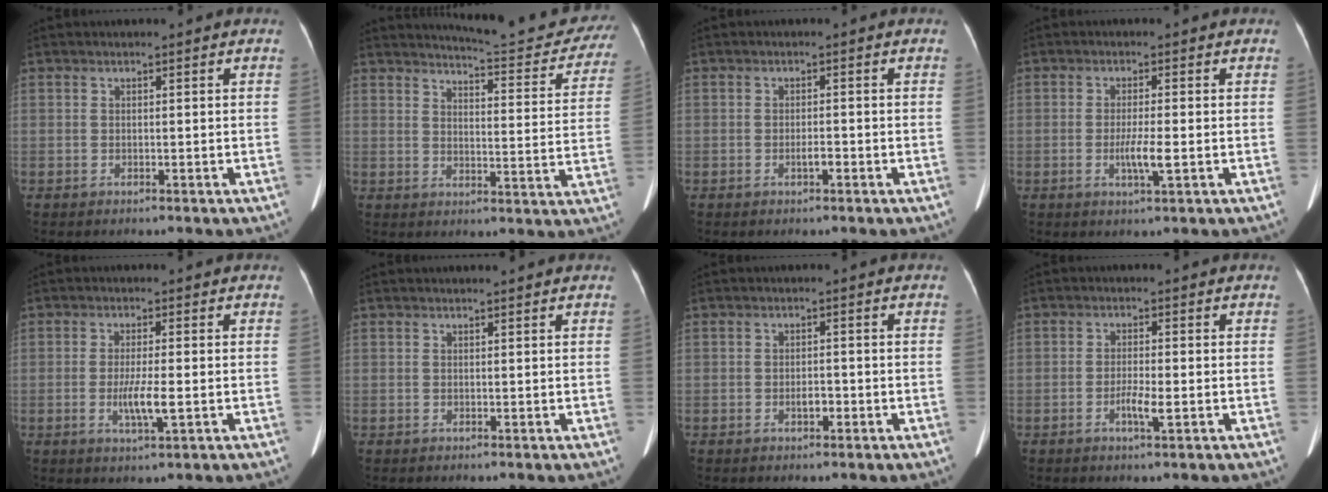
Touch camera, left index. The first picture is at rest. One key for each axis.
{"total": 17.2, "fx": 16.4, "fy": 2.2, "fz": 4.5, "tx": -0.047, "ty": -0.064, "tz": 0.185}
{"total": 1.2, "fx": -0.6, "fy": 0.3, "fz": 1.0, "tx": -0.019, "ty": 0.000, "tz": -0.009}
{"total": 1.6, "fx": -0.7, "fy": -0.2, "fz": 1.4, "tx": -0.030, "ty": -0.002, "tz": -0.011}
{"total": 4.1, "fx": -0.8, "fy": 0.2, "fz": 4.1, "tx": -0.081, "ty": -0.009, "tz": -0.011}
{"total": 2.2, "fx": 2.1, "fy": 0.1, "fz": 0.7, "tx": -0.010, "ty": 0.012, "tz": 0.026}
{"total": 1.6, "fx": -0.7, "fy": 0.7, "fz": 1.2, "tx": -0.022, "ty": 0.002, "tz": -0.009}
{"total": 2.7, "fx": -0.9, "fy": 0.3, "fz": 2.6, "tx": -0.051, "ty": -0.002, "tz": -0.015}